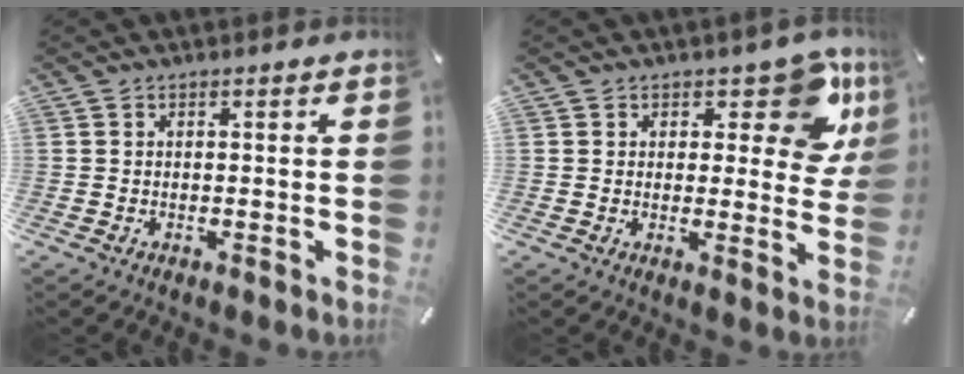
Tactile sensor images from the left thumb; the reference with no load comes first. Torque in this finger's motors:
{"motor_torque": [0.32, 0.04, 0.17, 0.19, 0.07]}